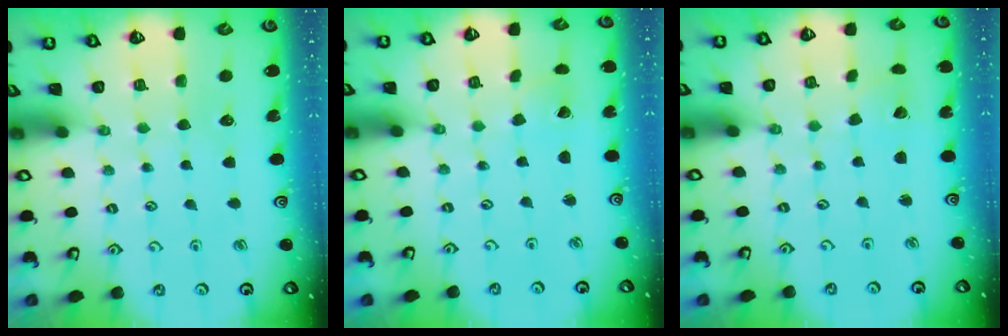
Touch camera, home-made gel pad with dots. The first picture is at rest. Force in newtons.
{"total": 1.3, "press": 1.3, "slide": 0.1}
{"total": 2.1, "press": 2.1, "slide": 0.2}